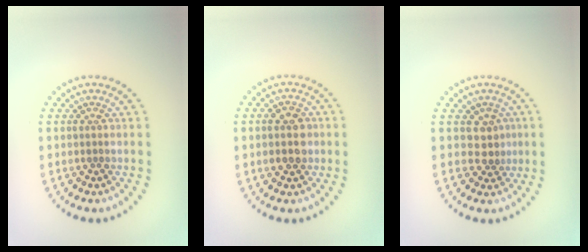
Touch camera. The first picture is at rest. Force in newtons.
{"total": 2.9, "press": 2.9, "slide": 0.1}
{"total": 1.9, "press": 1.6, "slide": 1.0}